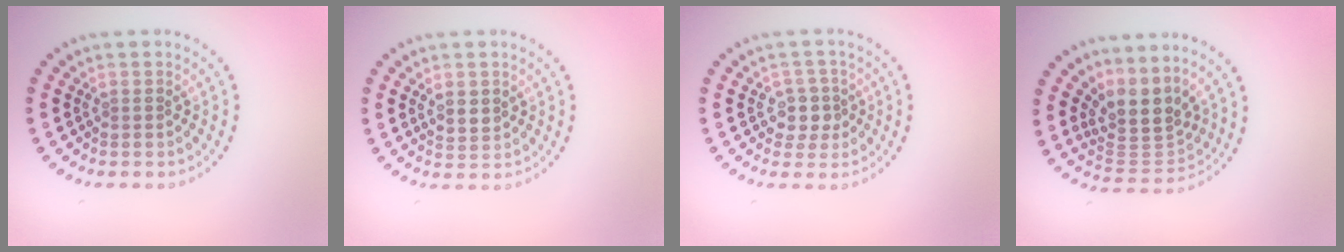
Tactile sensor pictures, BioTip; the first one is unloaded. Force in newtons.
{"total": 1.7, "press": 1.5, "slide": 0.8}
{"total": 2.3, "press": 2.0, "slide": 1.1}
{"total": 4.0, "press": 3.0, "slide": 2.7}